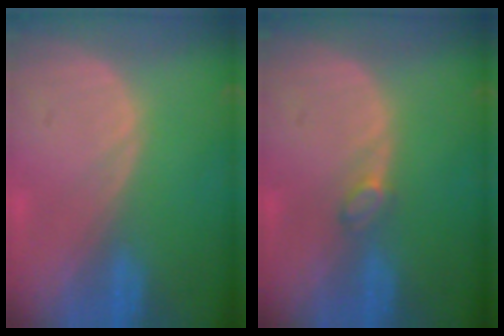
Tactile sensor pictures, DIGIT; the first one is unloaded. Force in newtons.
{"total": 1.6, "press": 1.6, "slide": 0.2}